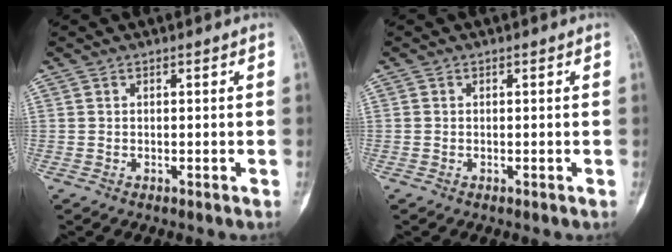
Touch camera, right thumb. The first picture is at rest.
{"total": 0.0}